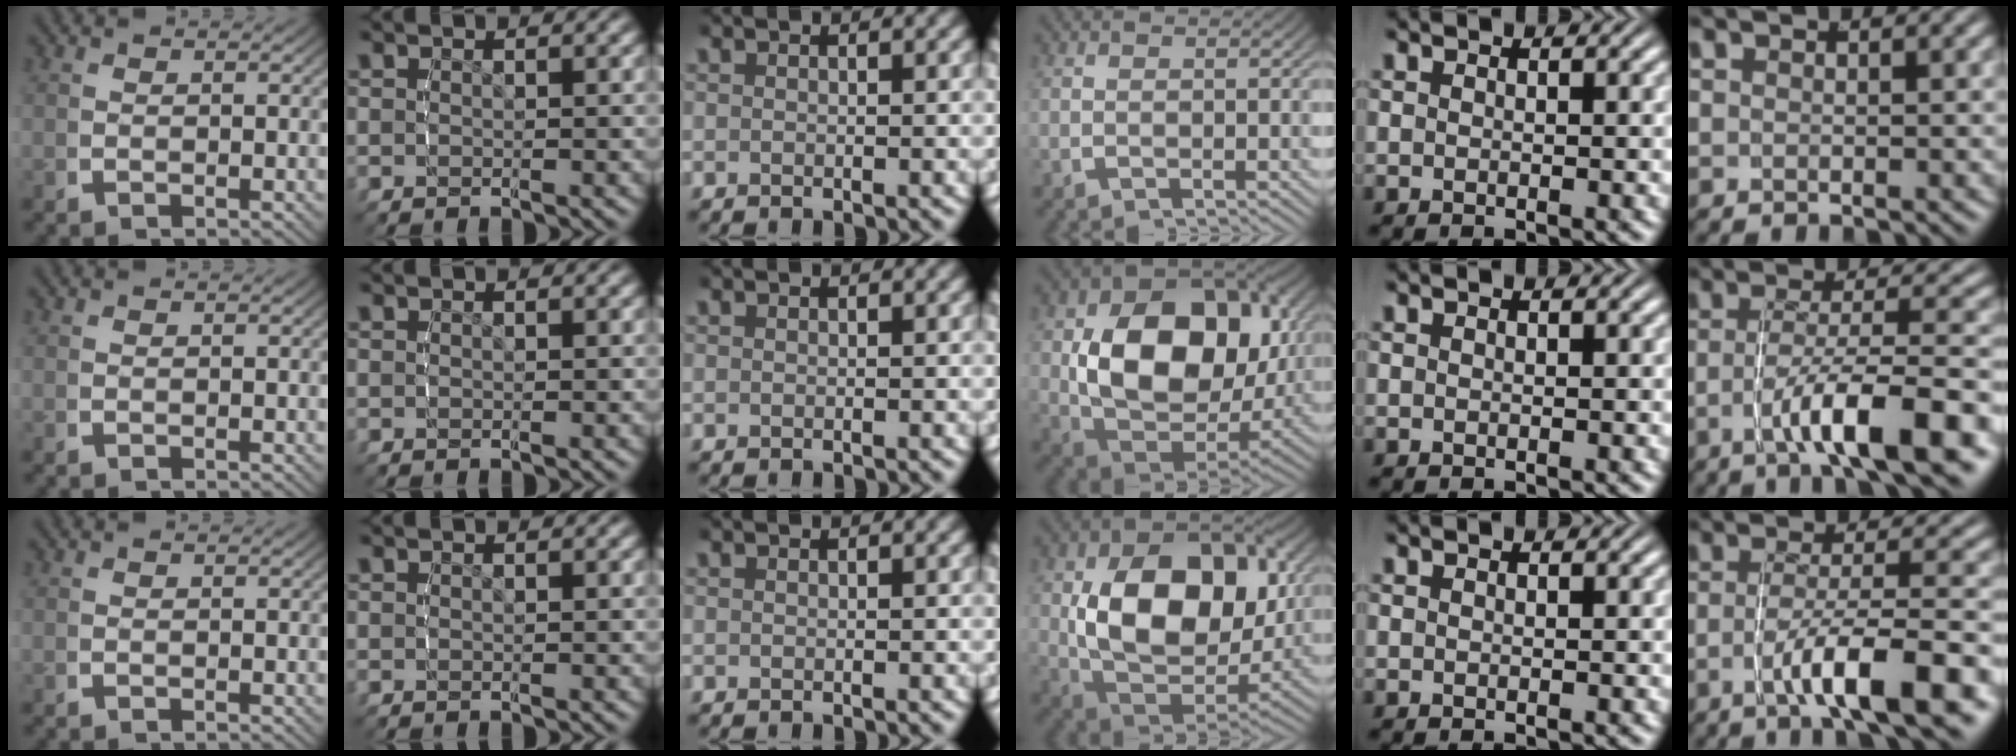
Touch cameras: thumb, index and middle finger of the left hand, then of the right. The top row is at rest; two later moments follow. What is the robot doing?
{"motion": "lift_and_place", "object": "lipstick"}